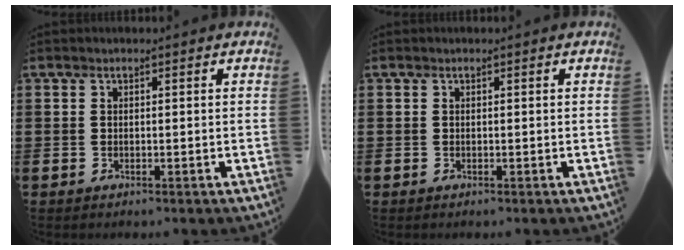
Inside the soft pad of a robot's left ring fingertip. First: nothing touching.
{"total": 0.0}